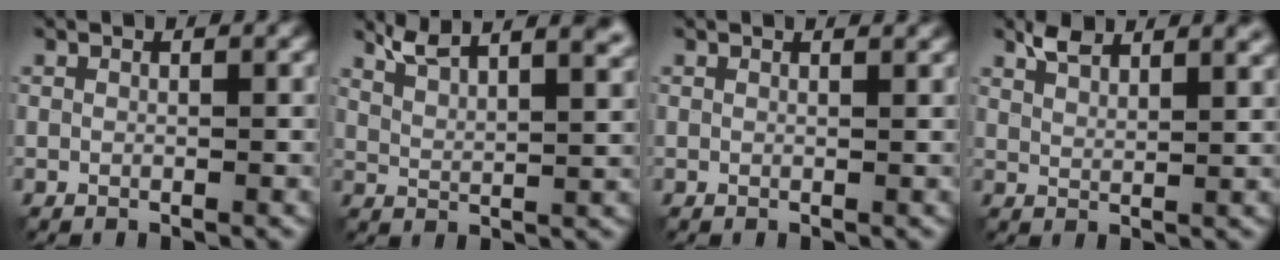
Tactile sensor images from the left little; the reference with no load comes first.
{"total": 6.8, "force": [5.1, 1.9, 4.2], "torque": [-0.061, 0.022, 0.070]}
{"total": 1.3, "force": [1.1, 0.3, 0.5], "torque": [-0.006, -0.001, 0.009]}
{"total": 3.7, "force": [2.9, 1.0, 2.1], "torque": [-0.037, 0.007, 0.052]}